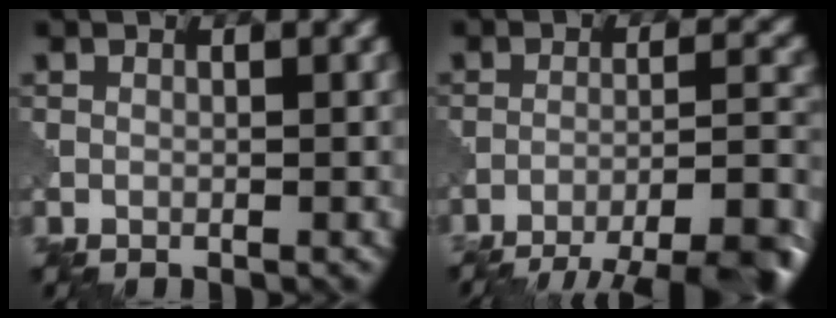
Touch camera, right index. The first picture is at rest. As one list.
[{"total": 12.5, "force": [-10.5, 3.0, 6.1], "torque": [-0.074, 0.002, -0.125]}]